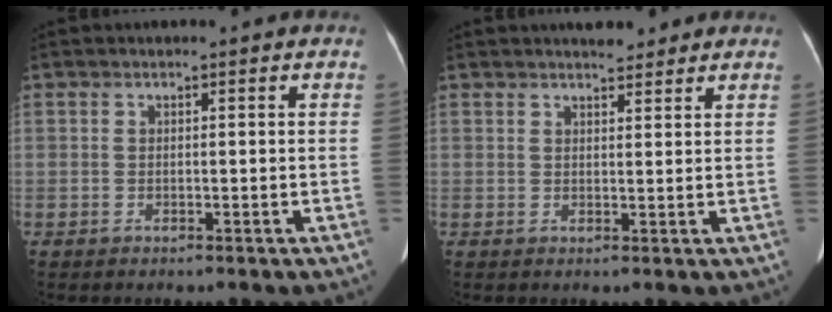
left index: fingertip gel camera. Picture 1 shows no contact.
{"total": 3.5, "force": [3.1, 1.0, 1.2], "torque": [-0.013, 0.007, 0.042]}